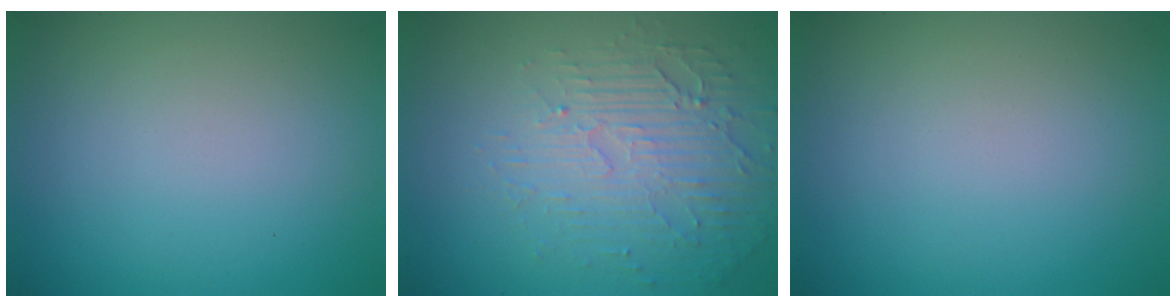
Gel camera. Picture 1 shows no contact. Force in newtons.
{"total": 5.5, "press": 3.3, "slide": 4.4}
{"total": 0.0}